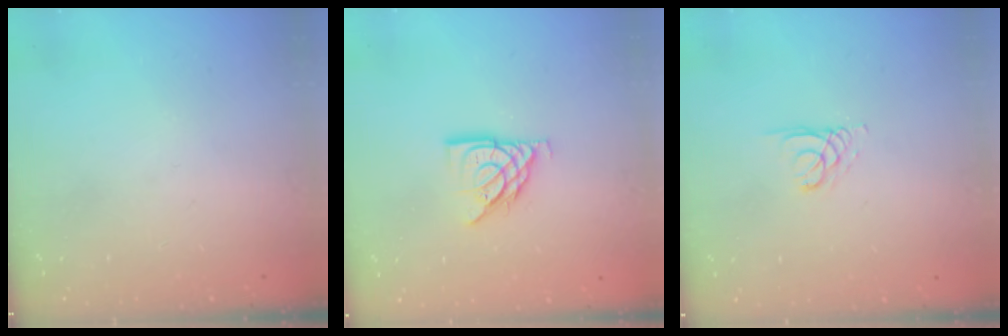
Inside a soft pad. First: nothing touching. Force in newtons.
{"total": 9.6, "press": 9.6, "slide": 0.4}
{"total": 2.1, "press": 2.1, "slide": 0.2}